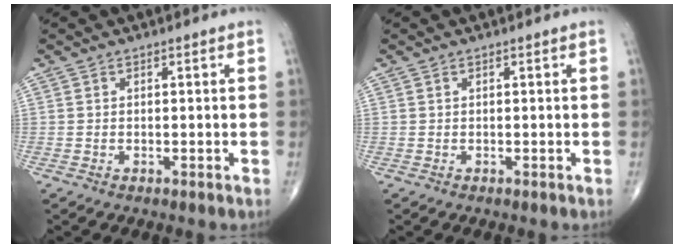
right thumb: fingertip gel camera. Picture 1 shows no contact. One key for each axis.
{"total": 0.0}